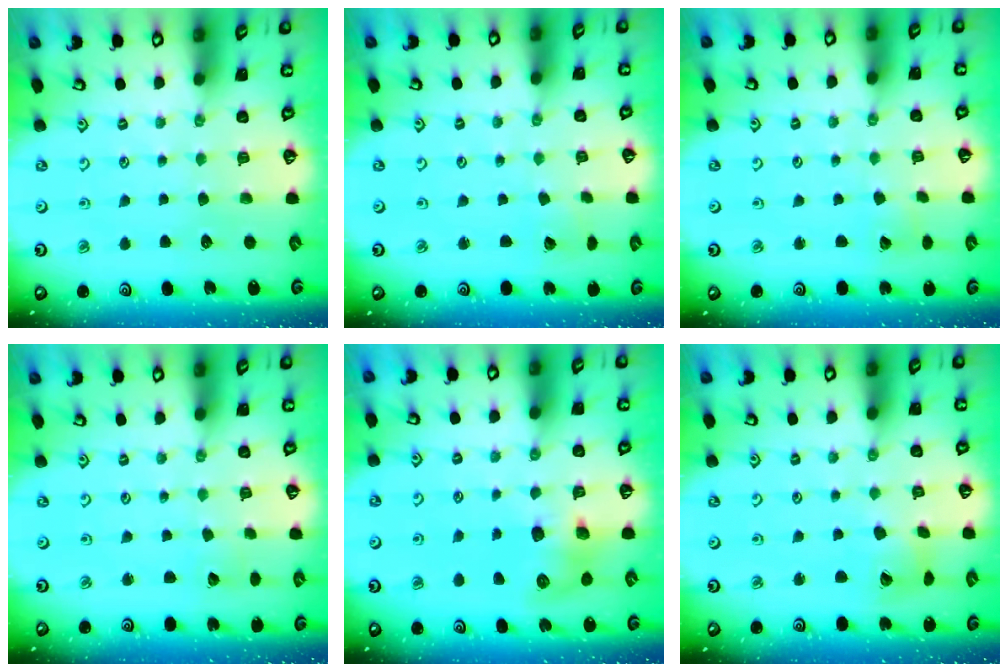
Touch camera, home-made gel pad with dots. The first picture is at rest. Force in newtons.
{"total": 2.5, "press": 2.5, "slide": 0.2}
{"total": 2.4, "press": 2.4, "slide": 0.2}
{"total": 1.9, "press": 1.9, "slide": 0.3}
{"total": 8.2, "press": 8.1, "slide": 1.2}
{"total": 8.1, "press": 8.1, "slide": 1.0}